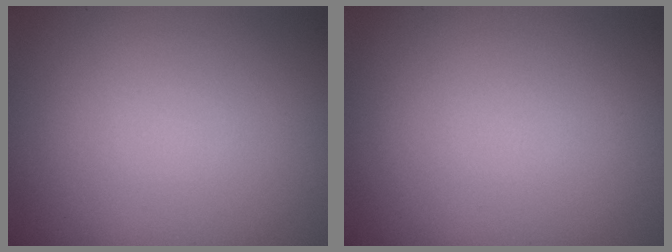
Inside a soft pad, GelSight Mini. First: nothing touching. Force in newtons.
{"total": 0.0}